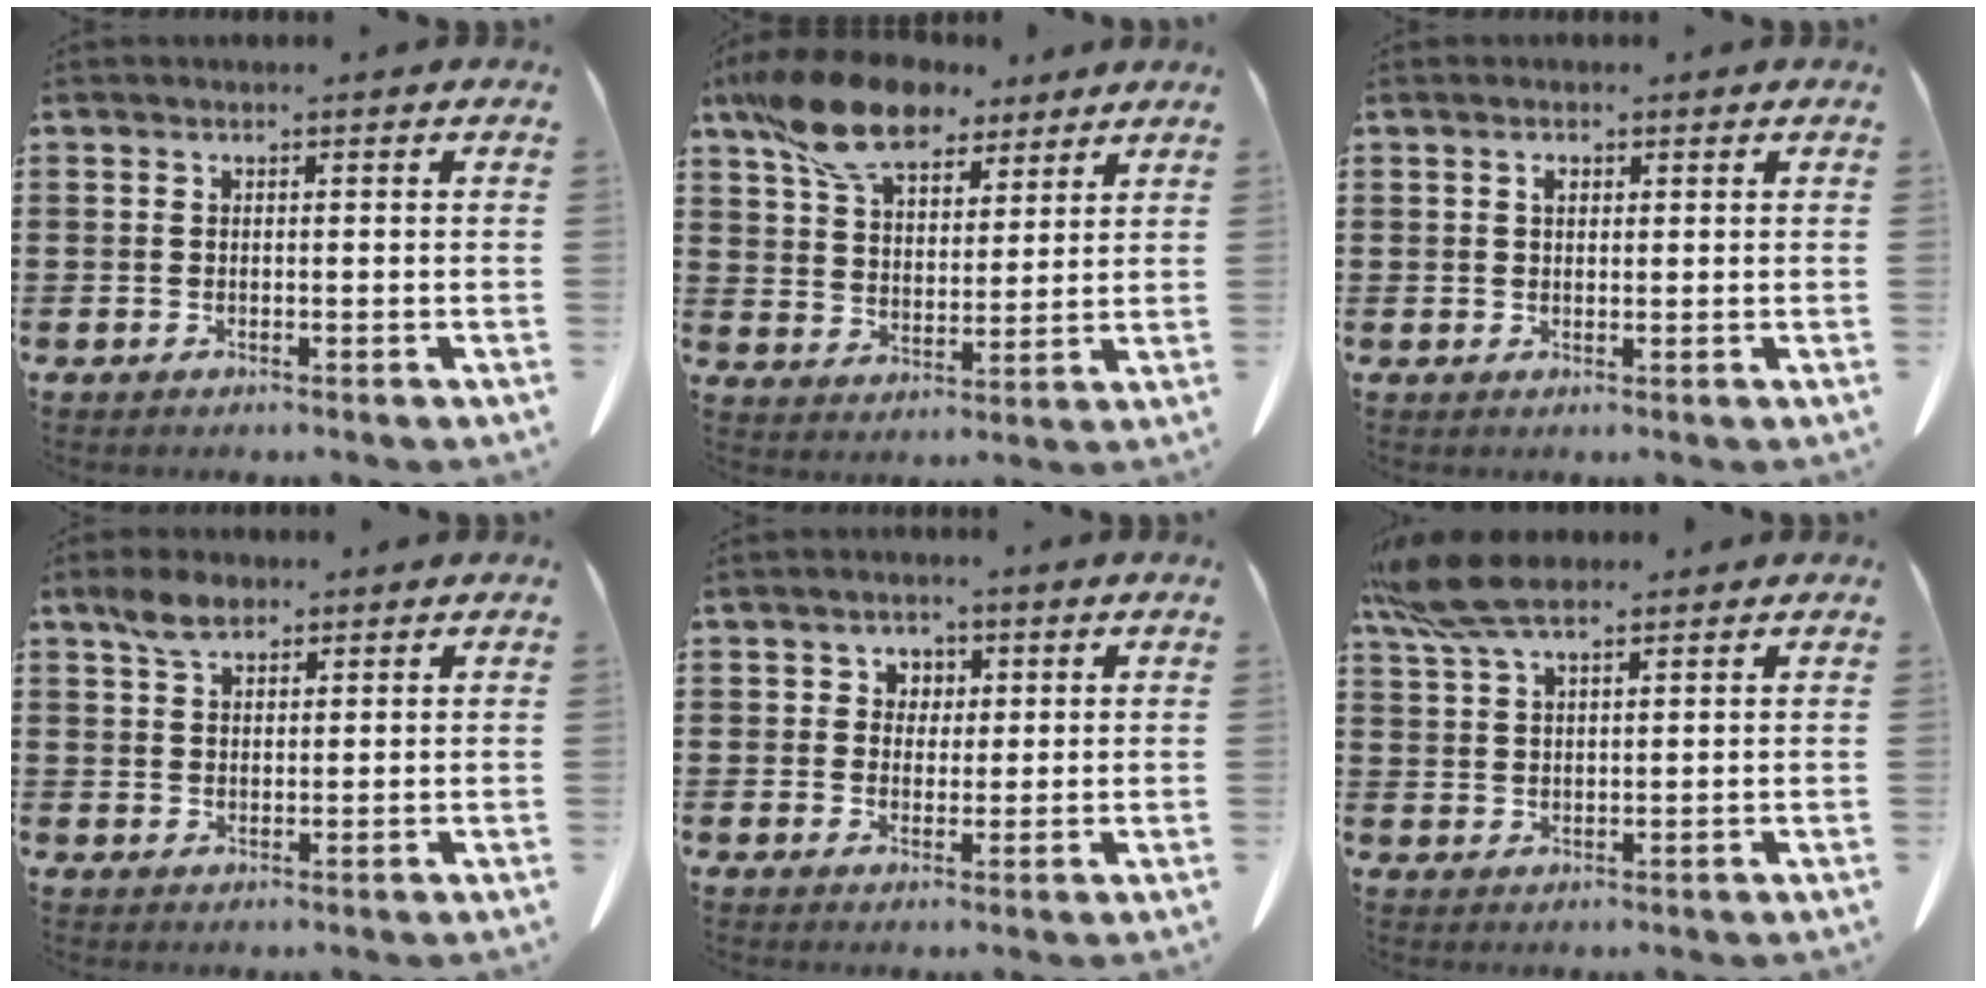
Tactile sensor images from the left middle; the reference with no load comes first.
{"total": 12.3, "force": [9.5, 4.9, 6.1], "torque": [-0.143, -0.022, 0.178]}
{"total": 1.5, "force": [0.7, 0.8, 1.0], "torque": [-0.013, 0.003, 0.011]}
{"total": 4.2, "force": [3.0, 2.0, 2.2], "torque": [-0.043, 0.005, 0.053]}
{"total": 2.9, "force": [1.3, 2.5, 0.3], "torque": [-0.012, 0.007, 0.021]}
{"total": 8.1, "force": [6.2, 2.3, 4.8], "torque": [-0.114, -0.008, 0.114]}